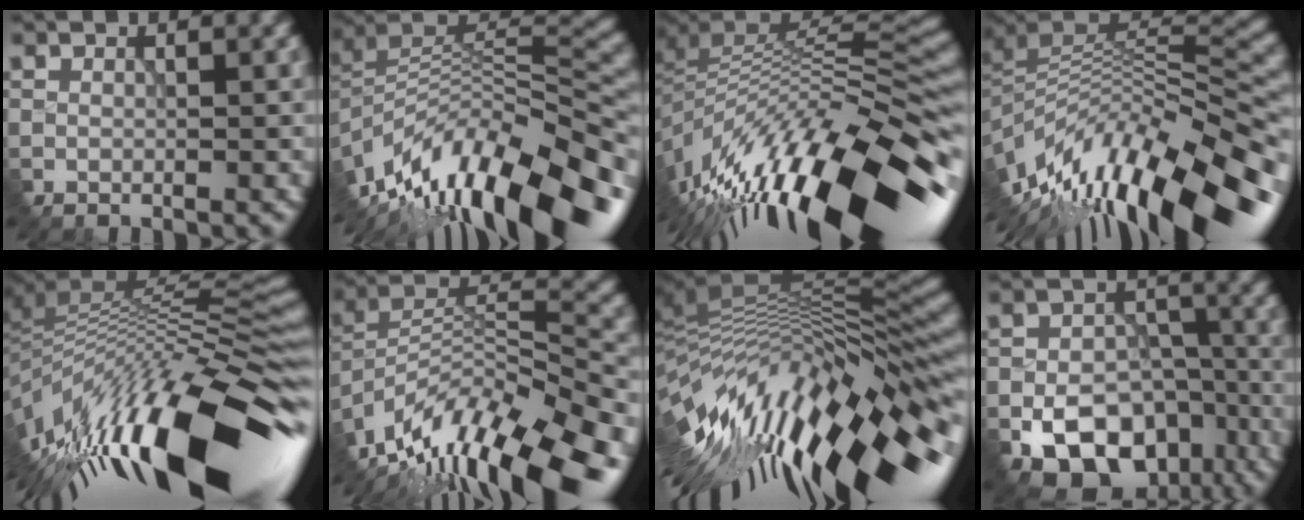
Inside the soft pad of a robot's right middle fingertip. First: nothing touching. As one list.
[{"total": 14.8, "force": [-7.8, 6.3, 10.9], "torque": [-0.201, 0.012, -0.128]}, {"total": 15.1, "force": [-7.5, 5.5, 11.9], "torque": [-0.216, 0.020, -0.128]}, {"total": 12.7, "force": [-5.8, 5.6, 9.8], "torque": [-0.178, 0.017, -0.091]}, {"total": 16.8, "force": [-5.6, 5.5, 14.8], "torque": [-0.251, -0.005, -0.092]}, {"total": 14.0, "force": [-10.1, 4.3, 8.7], "torque": [-0.174, 0.032, -0.171]}, {"total": 15.0, "force": [-3.5, 5.3, 13.5], "torque": [-0.226, 0.008, -0.056]}, {"total": 10.3, "force": [-5.5, 6.9, 5.2], "torque": [-0.080, -0.004, -0.074]}]